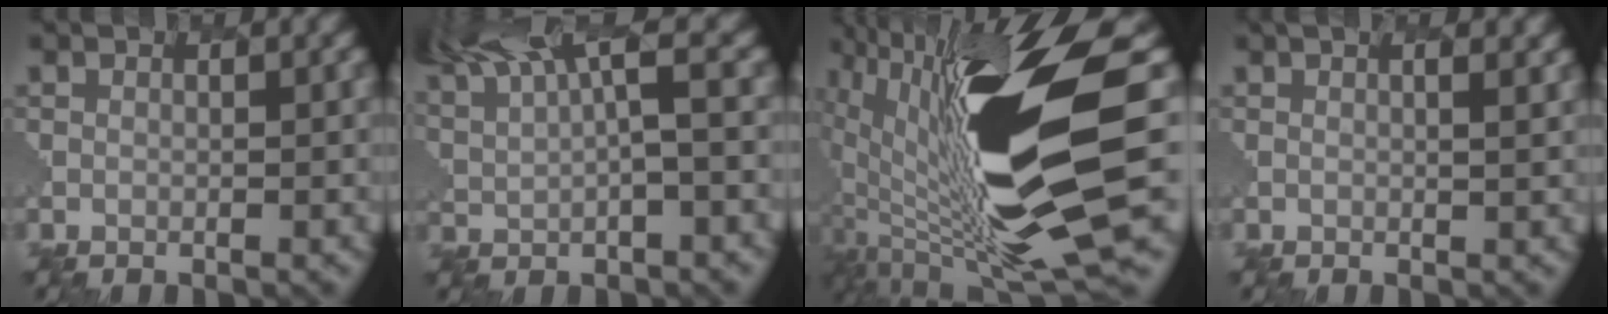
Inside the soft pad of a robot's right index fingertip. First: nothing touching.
{"total": 11.4, "force": [7.4, 3.2, 8.0], "torque": [-0.177, 0.050, 0.102]}
{"total": 13.2, "force": [1.2, 3.7, 12.6], "torque": [-0.305, -0.004, 0.010]}
{"total": 1.3, "force": [1.2, 0.0, 0.5], "torque": [0.004, 0.023, -0.008]}